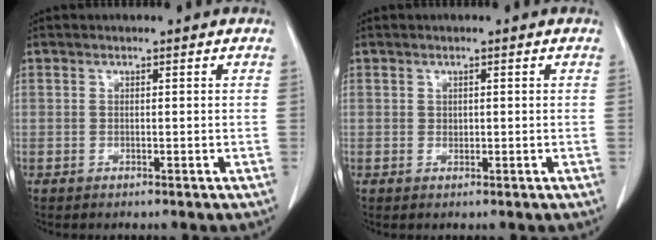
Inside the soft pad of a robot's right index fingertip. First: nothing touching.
{"total": 0.6, "force": [0.2, 0.5, 0.2], "torque": [0.001, 0.003, 0.004]}